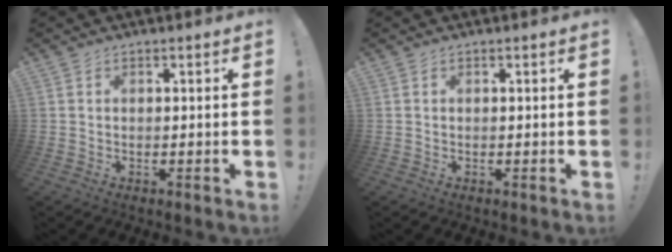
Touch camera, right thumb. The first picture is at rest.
{"total": 0.0}